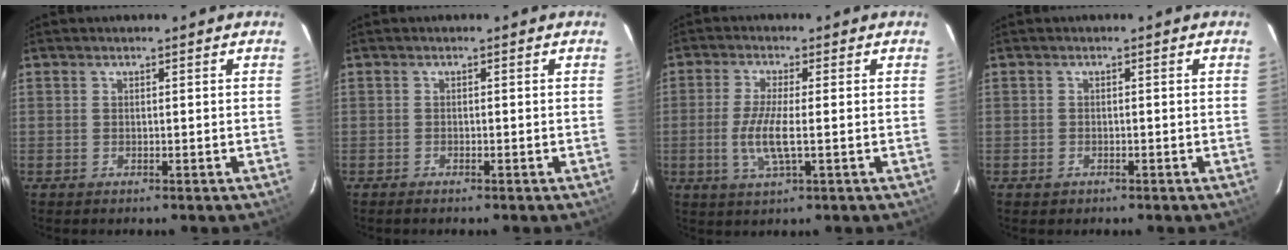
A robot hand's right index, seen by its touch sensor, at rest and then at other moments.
{"total": 0.7, "force": [-0.6, 0.2, 0.3], "torque": [-0.007, 0.000, -0.013]}
{"total": 6.7, "force": [-1.2, 1.0, 6.5], "torque": [-0.135, -0.010, -0.026]}
{"total": 1.3, "force": [-0.7, 1.0, 0.2], "torque": [-0.005, 0.002, -0.009]}